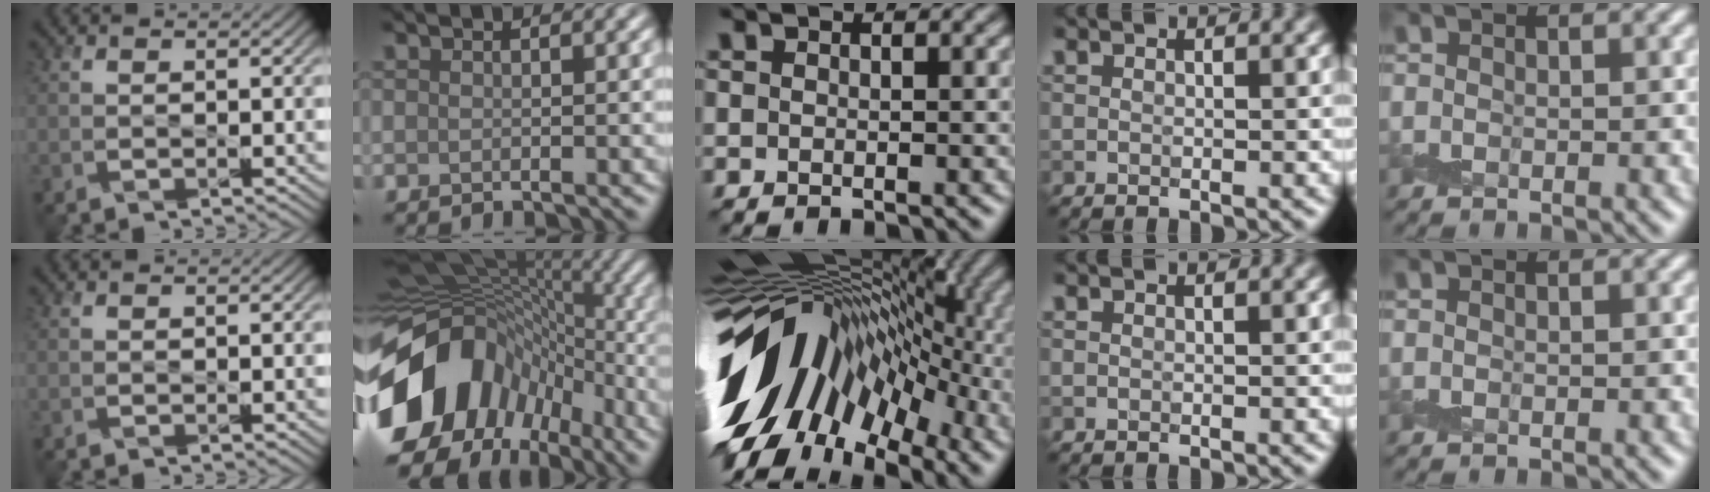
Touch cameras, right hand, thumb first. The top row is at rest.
{"index": {"total": 15.2, "force": [-5.4, 11.0, 8.9], "torque": [-0.170, -0.003, -0.101]}, "middle": {"total": 15.1, "force": [-2.7, 9.2, 11.7], "torque": [-0.209, 0.028, -0.059]}}